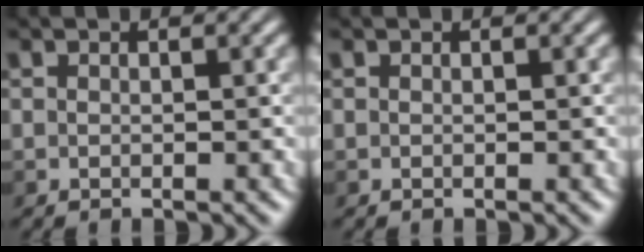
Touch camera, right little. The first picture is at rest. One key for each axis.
{"total": 0.0}